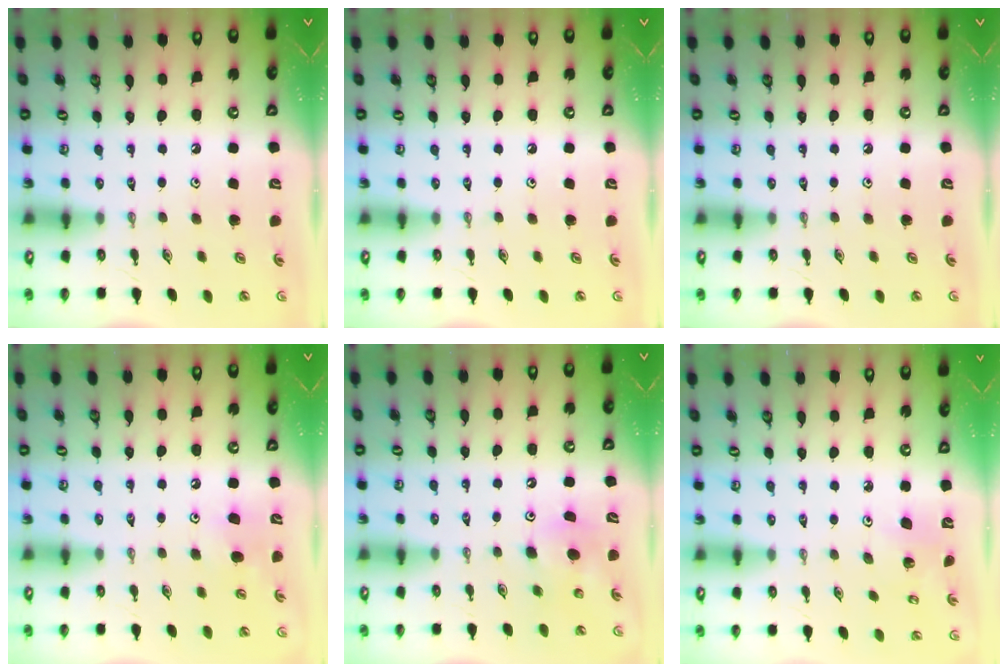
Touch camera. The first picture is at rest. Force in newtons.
{"total": 0.0}
{"total": 0.0}
{"total": 5.9, "press": 5.8, "slide": 1.1}
{"total": 6.3, "press": 6.2, "slide": 1.2}
{"total": 3.5, "press": 3.5, "slide": 0.2}